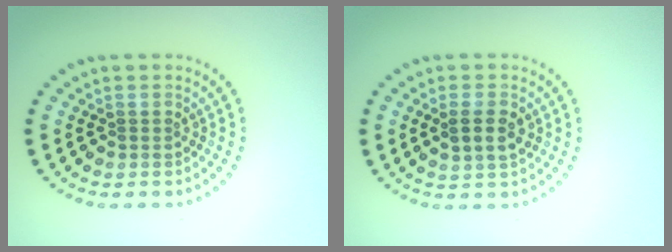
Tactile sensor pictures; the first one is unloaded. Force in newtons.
{"total": 2.3, "press": 2.2, "slide": 0.6}